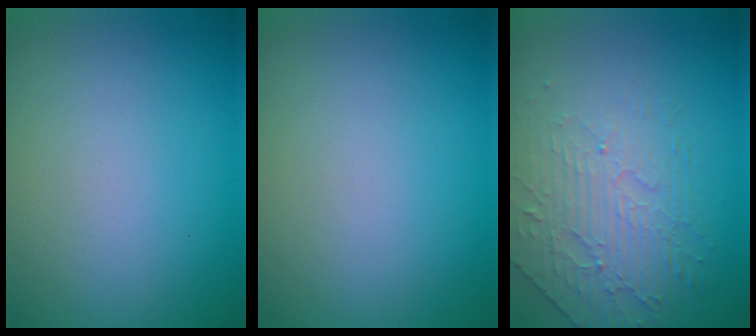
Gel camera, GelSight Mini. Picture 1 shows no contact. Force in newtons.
{"total": 0.0}
{"total": 4.5, "press": 3.4, "slide": 3.0}